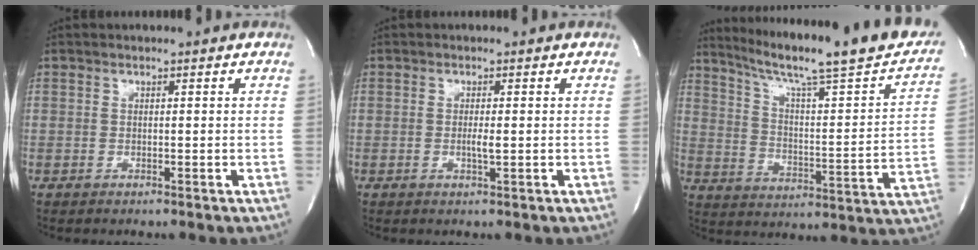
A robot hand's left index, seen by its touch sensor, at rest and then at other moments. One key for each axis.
{"total": 1.3, "fx": -0.1, "fy": 0.1, "fz": 1.3, "tx": -0.028, "ty": -0.002, "tz": -0.002}
{"total": 25.5, "fx": 20.9, "fy": 2.0, "fz": 14.4, "tx": -0.222, "ty": -0.032, "tz": 0.284}